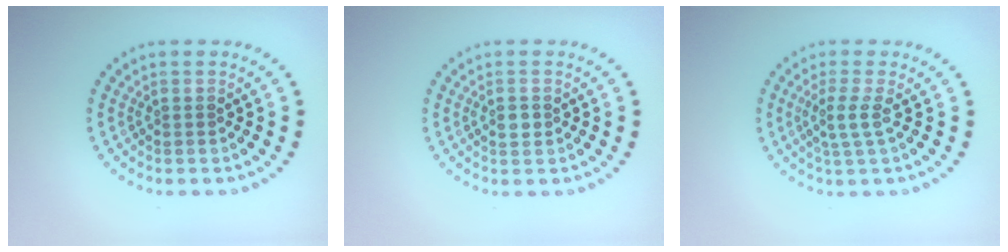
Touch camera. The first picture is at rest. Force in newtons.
{"total": 1.0, "press": 1.0, "slide": 0.3}
{"total": 2.0, "press": 1.5, "slide": 1.3}